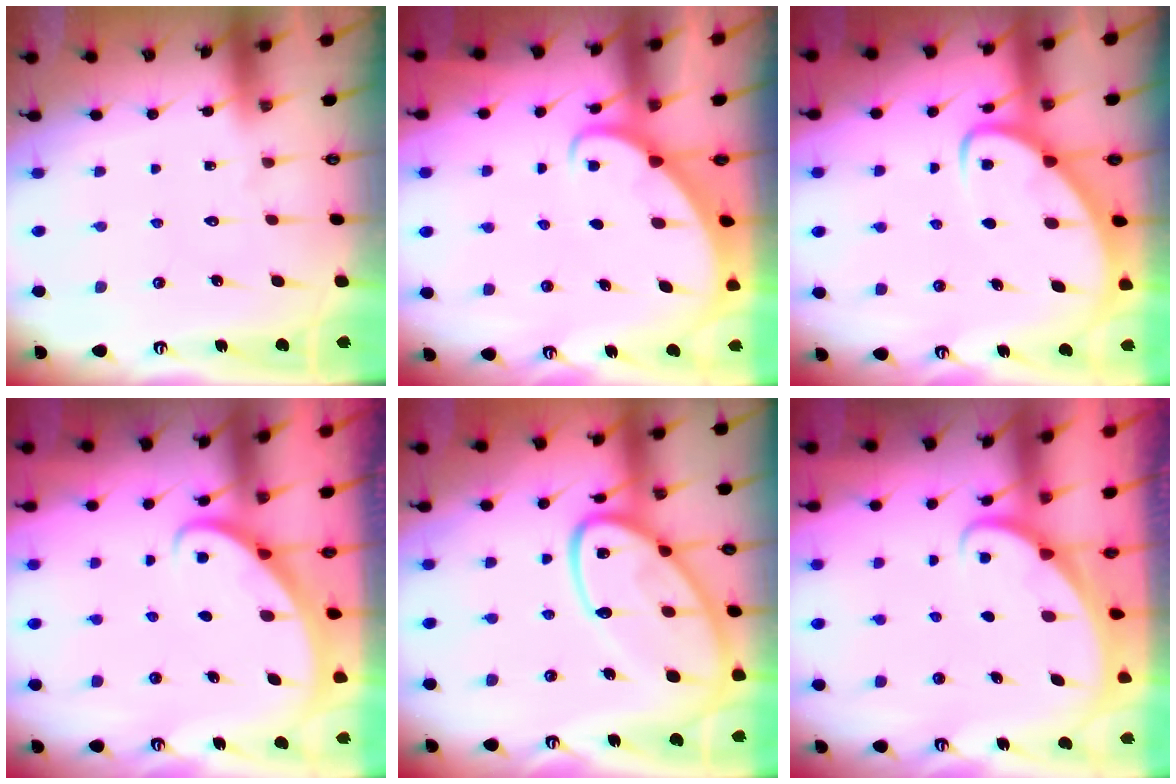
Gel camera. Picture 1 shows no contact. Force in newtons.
{"total": 2.7, "press": 2.6, "slide": 0.4}
{"total": 3.8, "press": 3.8, "slide": 0.4}
{"total": 2.7, "press": 2.7, "slide": 0.2}
{"total": 19.1, "press": 19.1, "slide": 1.7}
{"total": 1.9, "press": 1.9, "slide": 0.1}